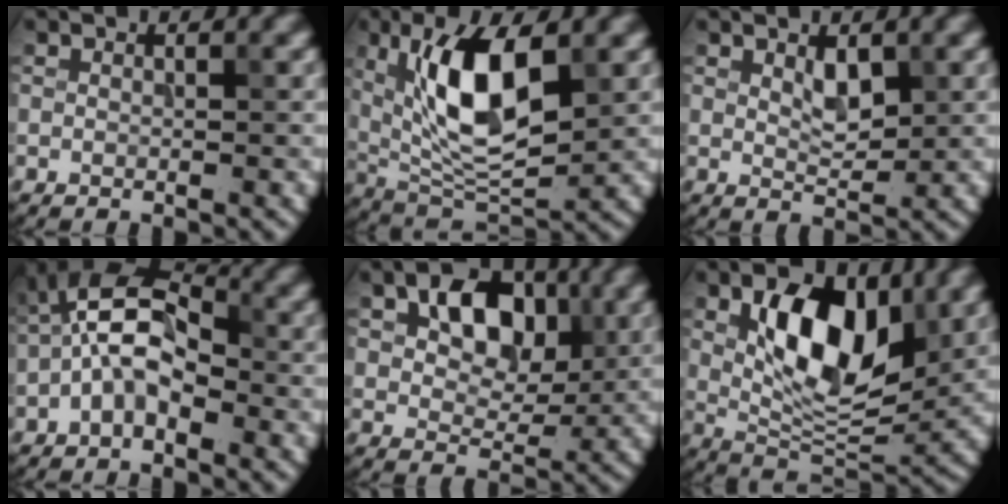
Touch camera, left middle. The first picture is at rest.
{"total": 9.6, "force": [2.3, 4.1, 8.4], "torque": [-0.152, -0.004, 0.042]}
{"total": 2.1, "force": [0.9, 1.0, 1.6], "torque": [-0.028, -0.004, 0.018]}
{"total": 6.3, "force": [-1.3, 3.4, 5.1], "torque": [-0.101, 0.018, -0.038]}
{"total": 6.2, "force": [2.0, 4.1, 4.2], "torque": [-0.065, 0.001, 0.023]}
{"total": 9.7, "force": [2.6, 5.0, 7.9], "torque": [-0.130, -0.006, 0.040]}